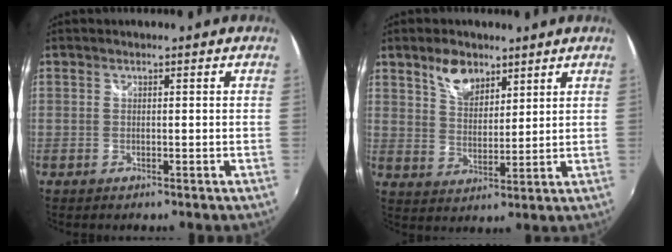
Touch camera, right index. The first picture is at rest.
{"total": 7.1, "force": [4.7, 3.8, 3.6], "torque": [-0.058, 0.008, 0.087]}